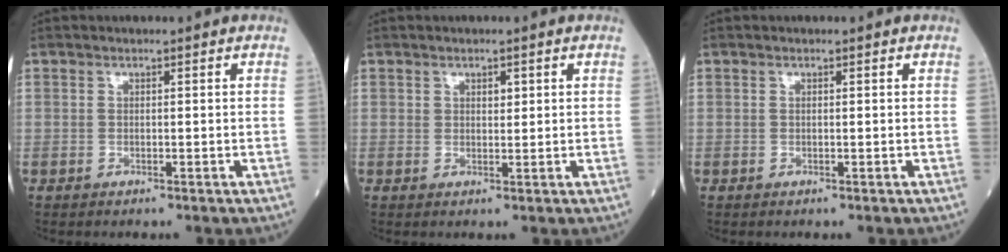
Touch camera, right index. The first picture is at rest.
{"total": 1.4, "force": [0.7, 0.8, 0.9], "torque": [-0.012, -0.002, 0.010]}
{"total": 0.0}